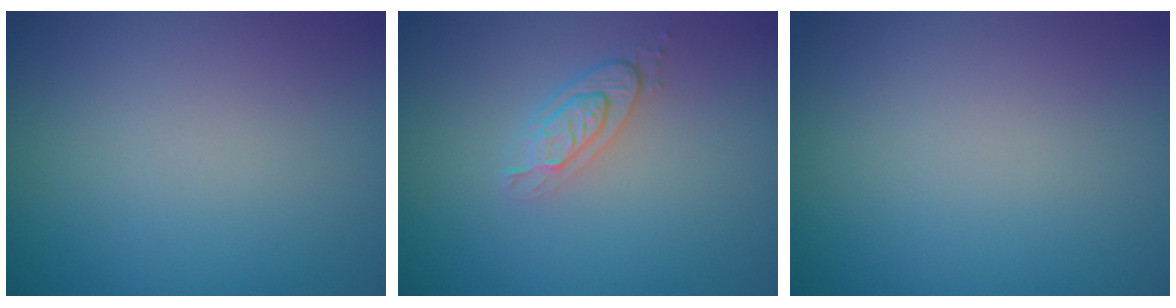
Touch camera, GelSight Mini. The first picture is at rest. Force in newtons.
{"total": 2.1, "press": 1.9, "slide": 0.9}
{"total": 0.0}